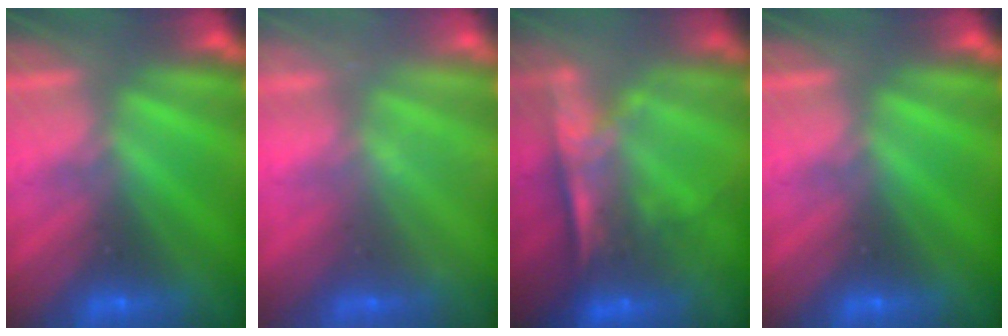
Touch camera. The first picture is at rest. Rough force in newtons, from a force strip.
{"total": 2.2}
{"total": 6.7}
{"total": 0.0}